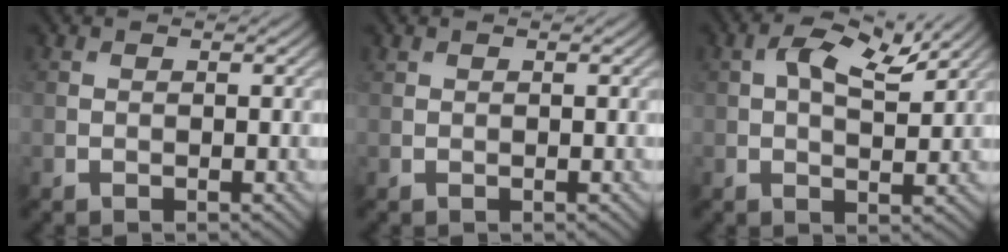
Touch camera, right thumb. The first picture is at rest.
{"total": 0.0}
{"total": 6.8, "force": [2.8, 3.1, 5.4], "torque": [-0.098, 0.002, 0.045]}